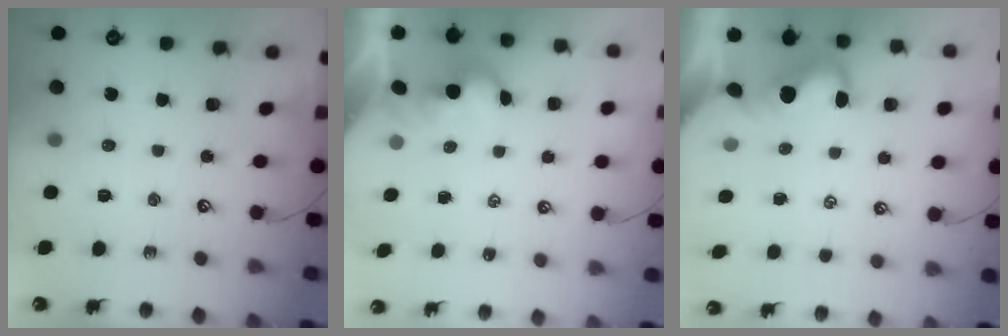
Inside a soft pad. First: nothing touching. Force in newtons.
{"total": 2.1, "press": 2.1, "slide": 0.4}
{"total": 0.0}